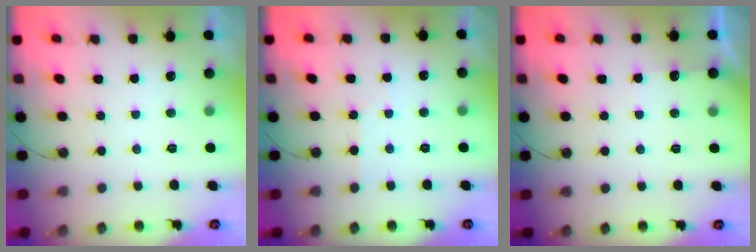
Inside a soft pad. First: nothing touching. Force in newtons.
{"total": 2.4, "press": 2.4, "slide": 0.4}
{"total": 3.5, "press": 3.4, "slide": 0.6}